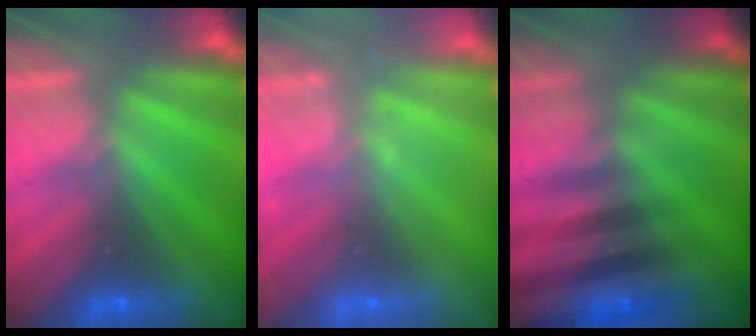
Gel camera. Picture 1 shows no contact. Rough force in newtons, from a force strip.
{"total": 2.2}
{"total": 2.9}